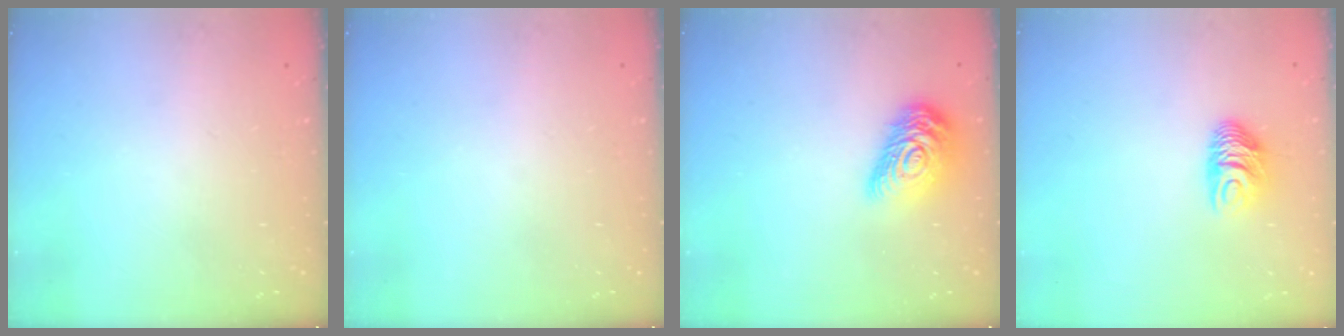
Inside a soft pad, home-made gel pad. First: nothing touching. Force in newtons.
{"total": 0.0}
{"total": 13.8, "press": 13.8, "slide": 0.7}
{"total": 7.4, "press": 7.4, "slide": 0.7}